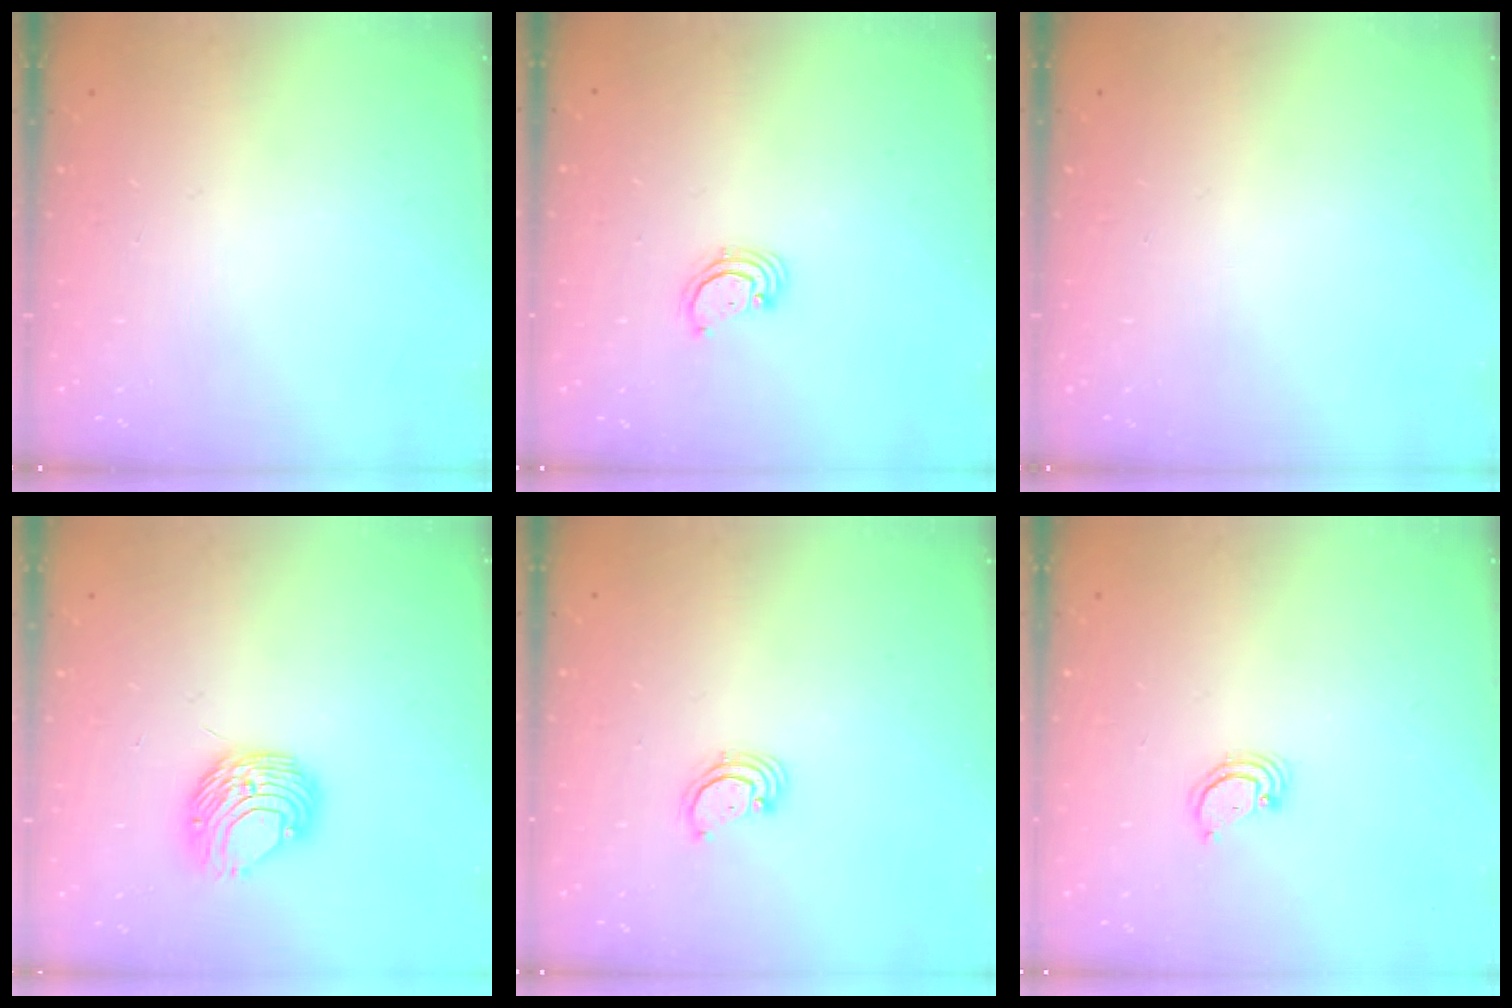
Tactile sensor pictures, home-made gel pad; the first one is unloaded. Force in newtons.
{"total": 2.8, "press": 2.8, "slide": 0.2}
{"total": 0.0}
{"total": 8.9, "press": 8.9, "slide": 0.7}
{"total": 2.8, "press": 2.8, "slide": 0.2}
{"total": 2.5, "press": 2.5, "slide": 0.2}